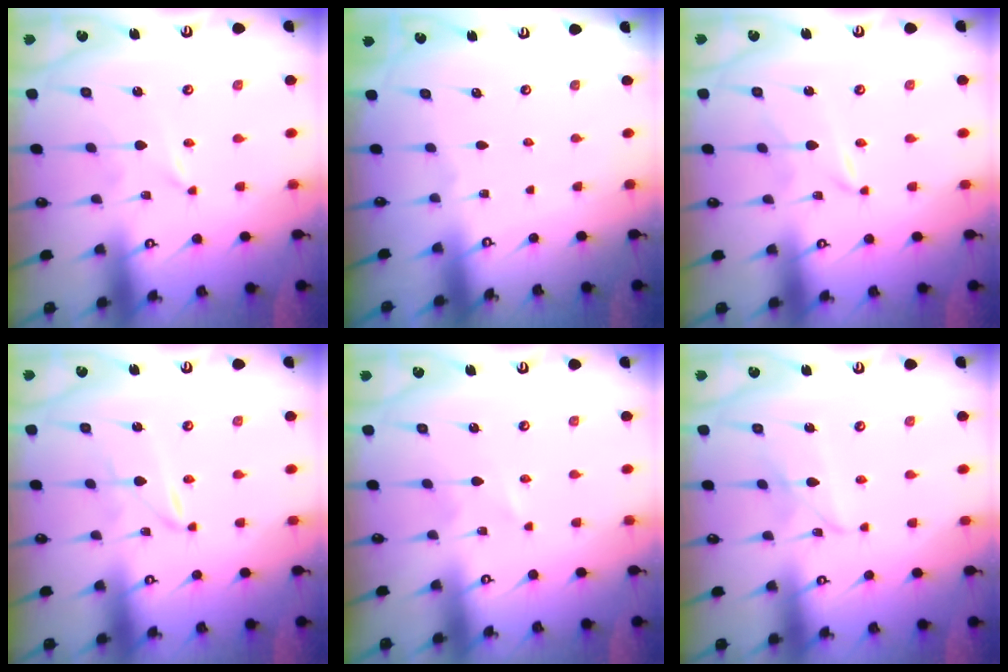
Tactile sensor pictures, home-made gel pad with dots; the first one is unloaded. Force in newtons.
{"total": 0.0}
{"total": 1.2, "press": 1.2, "slide": 0.1}
{"total": 2.3, "press": 2.3, "slide": 0.2}
{"total": 0.0}
{"total": 5.8, "press": 5.7, "slide": 0.5}